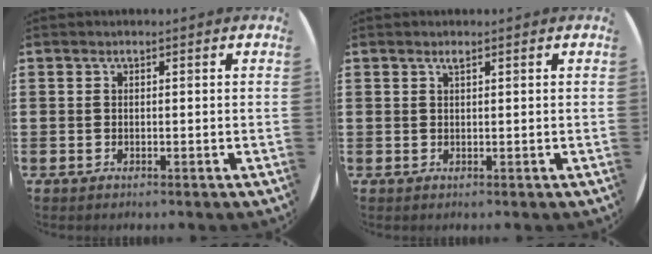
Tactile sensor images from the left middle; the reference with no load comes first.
{"total": 0.6, "force": [0.4, 0.0, 0.4], "torque": [-0.008, 0.000, 0.008]}